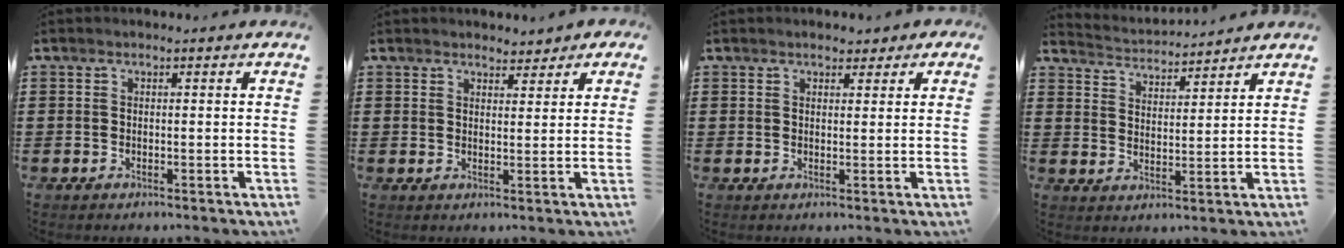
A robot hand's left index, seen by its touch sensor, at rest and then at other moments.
{"total": 2.9, "force": [2.5, 1.2, 0.7], "torque": [-0.013, 0.003, 0.046]}
{"total": 2.1, "force": [1.8, 1.0, 0.7], "torque": [-0.011, 0.004, 0.030]}
{"total": 3.1, "force": [3.0, 0.0, -0.5], "torque": [-0.008, -0.020, 0.051]}